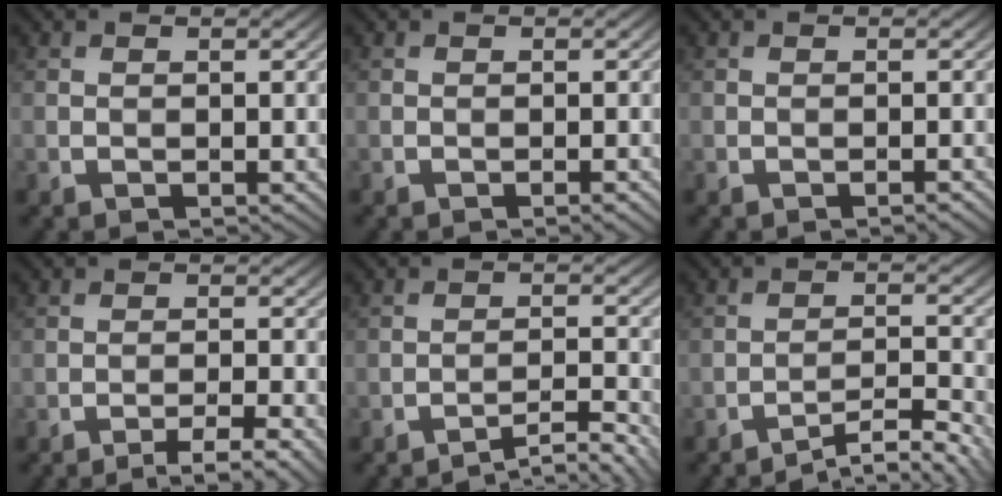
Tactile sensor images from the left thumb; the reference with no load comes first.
{"total": 0.8, "force": [-0.7, -0.2, 0.4], "torque": [-0.006, 0.004, -0.014]}
{"total": 0.8, "force": [-0.8, -0.3, 0.1], "torque": [-0.002, 0.006, -0.015]}
{"total": 3.6, "force": [-2.6, -0.1, 2.5], "torque": [-0.042, 0.008, -0.040]}
{"total": 3.4, "force": [-3.1, -0.5, 1.3], "torque": [-0.018, 0.012, -0.048]}
{"total": 4.1, "force": [-3.7, -0.2, 1.8], "torque": [-0.029, 0.010, -0.055]}